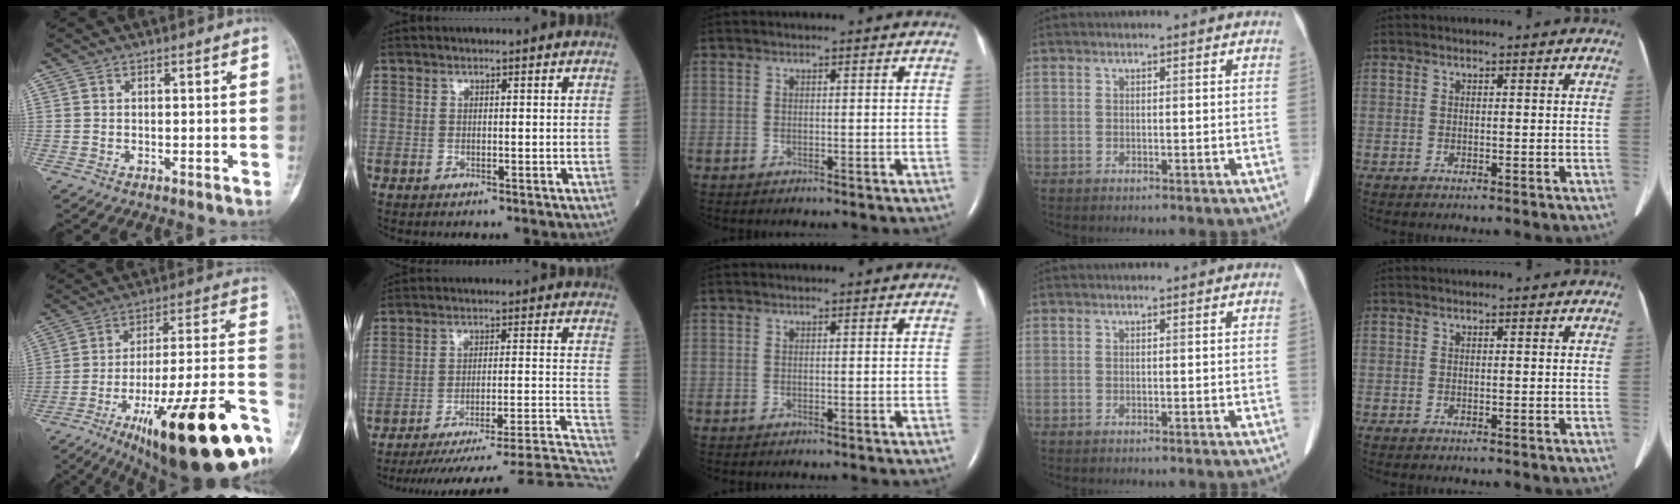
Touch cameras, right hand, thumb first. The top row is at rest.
{"thumb": {"total": 32.6, "force": [-17.1, 7.9, 26.6], "torque": [-0.326, 0.055, -0.260]}, "index": {"total": 27.2, "force": [-24.9, -0.9, 10.9], "torque": [-0.065, -0.010, -0.330]}}